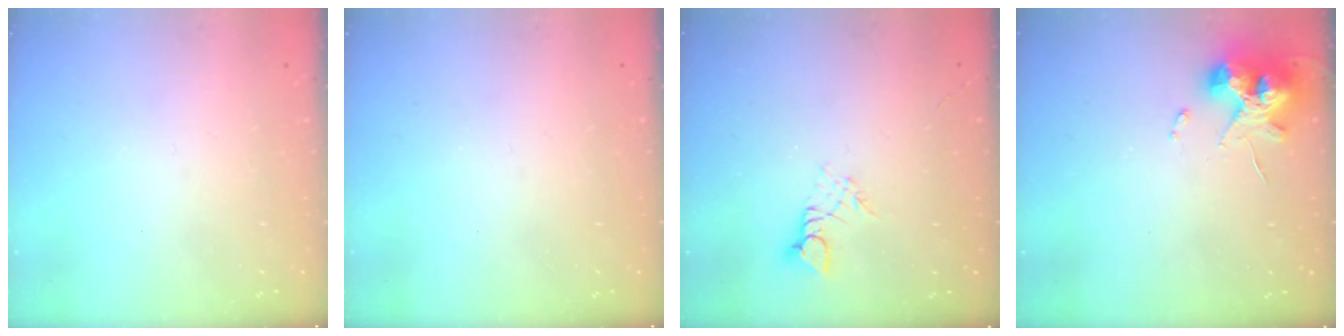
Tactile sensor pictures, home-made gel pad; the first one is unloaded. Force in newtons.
{"total": 0.0}
{"total": 2.6, "press": 2.6, "slide": 0.3}
{"total": 12.3, "press": 12.1, "slide": 2.0}